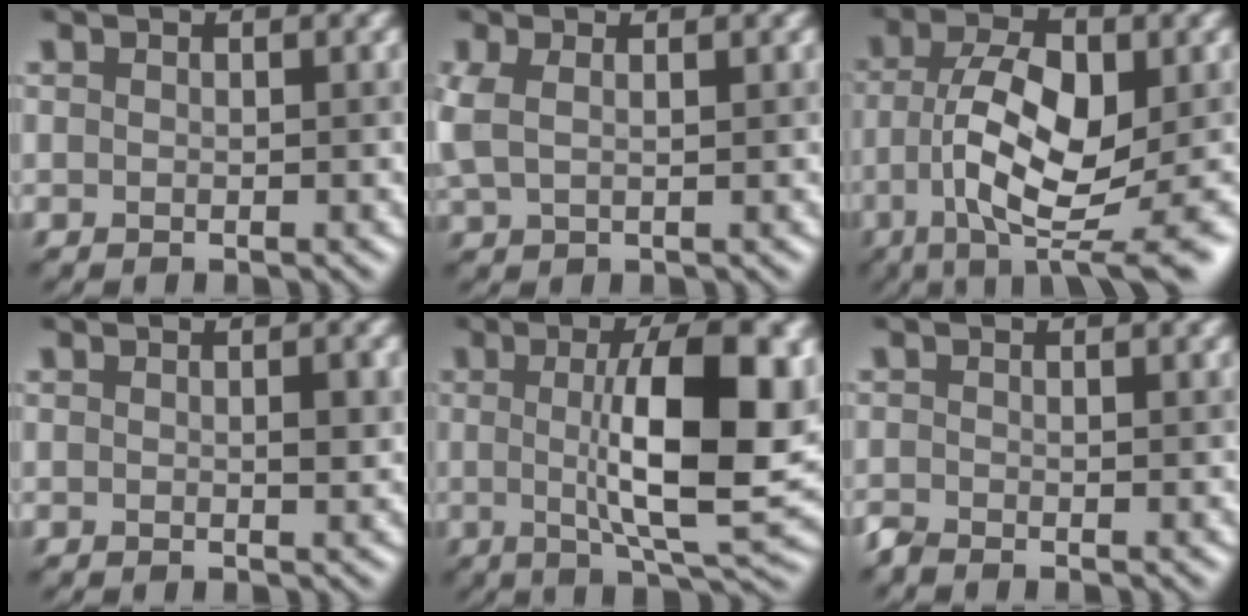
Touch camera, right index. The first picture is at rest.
{"total": 2.1, "force": [0.5, 1.0, 1.8], "torque": [-0.055, 0.005, 0.011]}
{"total": 9.5, "force": [-2.2, 3.4, 8.6], "torque": [-0.143, 0.004, -0.041]}
{"total": 1.1, "force": [0.1, 0.4, 1.0], "torque": [-0.017, 0.002, 0.002]}
{"total": 10.9, "force": [0.8, 2.7, 10.5], "torque": [-0.151, -0.001, 0.015]}
{"total": 1.0, "force": [-1.0, -0.1, 0.2], "torque": [-0.005, -0.006, -0.022]}